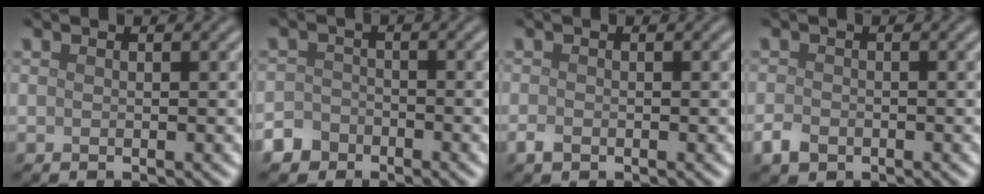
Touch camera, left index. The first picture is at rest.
{"total": 3.0, "force": [-2.2, 2.0, 0.4], "torque": [0.007, 0.001, -0.047]}
{"total": 1.0, "force": [-0.5, 0.6, 0.6], "torque": [-0.013, -0.003, -0.011]}
{"total": 1.6, "force": [-0.9, 1.1, 0.8], "torque": [-0.014, -0.002, -0.021]}